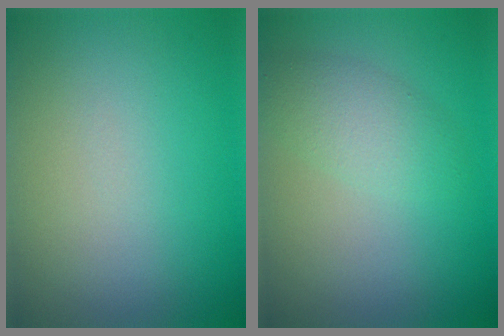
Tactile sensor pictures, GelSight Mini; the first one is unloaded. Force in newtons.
{"total": 2.7, "press": 2.7, "slide": 0.0}